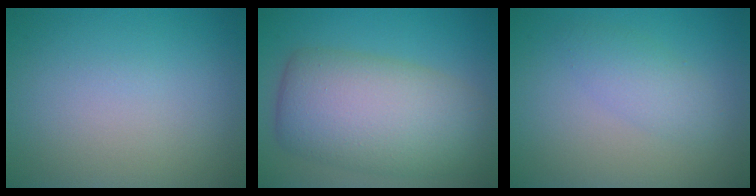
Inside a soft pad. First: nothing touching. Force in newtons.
{"total": 9.6, "press": 9.6, "slide": 0.6}
{"total": 2.2, "press": 2.2, "slide": 0.1}